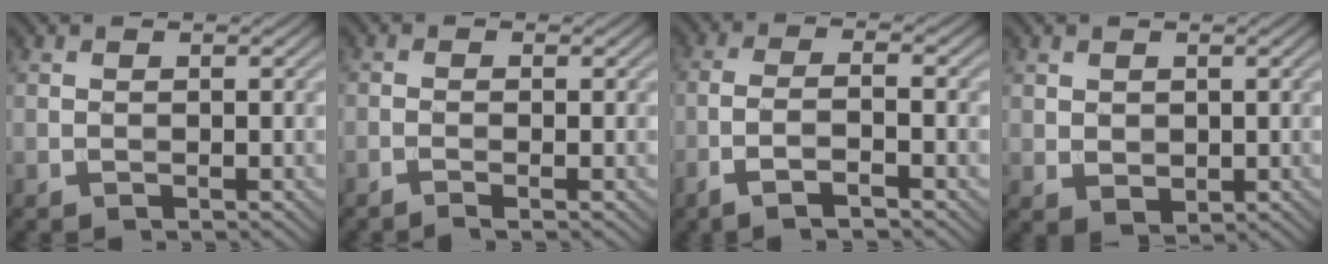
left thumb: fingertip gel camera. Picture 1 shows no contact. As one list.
[{"total": 1.3, "force": [-0.7, 0.1, 1.1], "torque": [-0.018, 0.003, -0.021]}, {"total": 5.0, "force": [-2.7, 1.1, 4.1], "torque": [-0.082, 0.004, -0.062]}, {"total": 1.7, "force": [0.6, 1.4, 0.8], "torque": [-0.022, -0.005, 0.017]}]